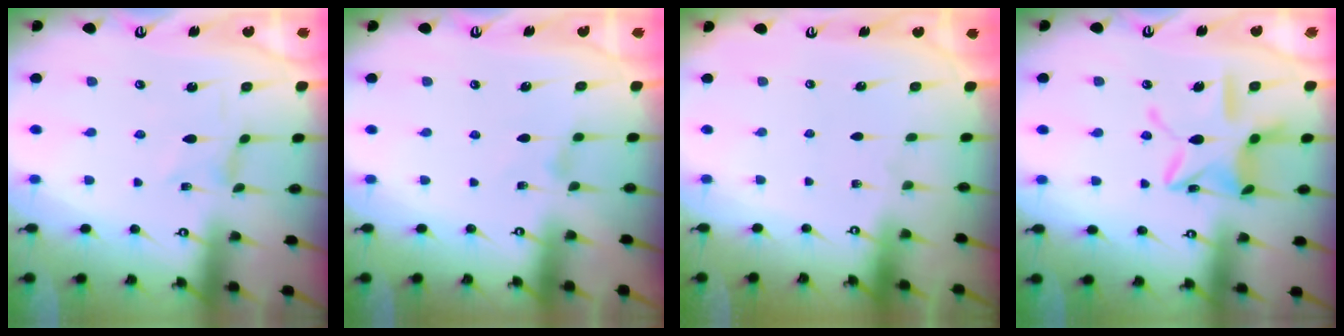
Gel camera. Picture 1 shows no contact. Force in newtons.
{"total": 2.1, "press": 2.1, "slide": 0.4}
{"total": 0.0}
{"total": 13.8, "press": 13.8, "slide": 1.0}